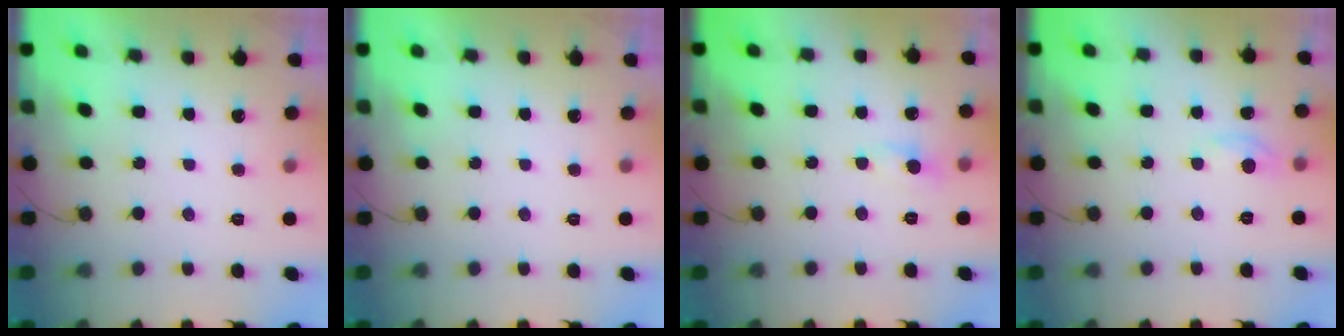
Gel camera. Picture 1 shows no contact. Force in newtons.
{"total": 0.0}
{"total": 5.5, "press": 5.4, "slide": 0.8}
{"total": 4.3, "press": 4.3, "slide": 0.6}